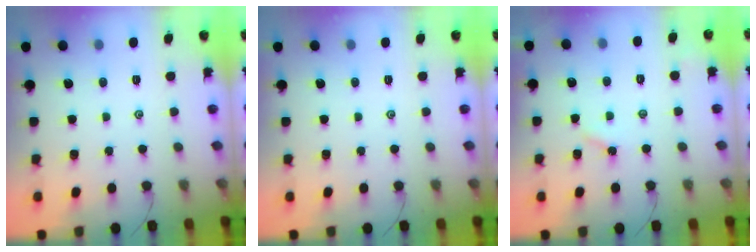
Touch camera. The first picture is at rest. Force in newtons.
{"total": 0.0}
{"total": 2.8, "press": 2.8, "slide": 0.5}